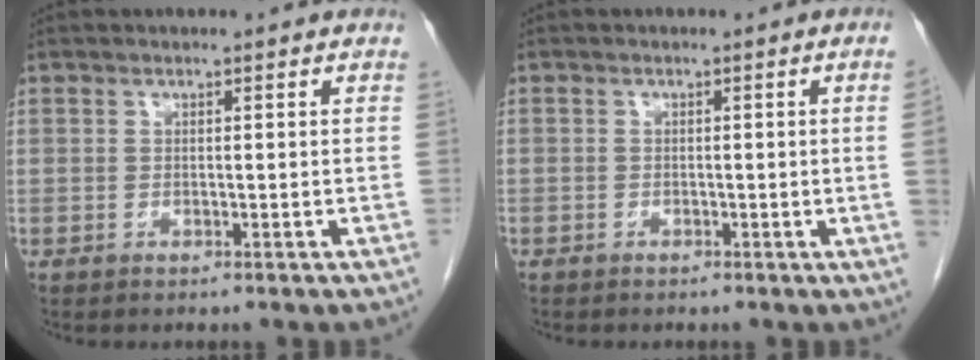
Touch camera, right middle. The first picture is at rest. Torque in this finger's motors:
{"motor_torque": [-0.27, -0.25, -1.06, -0.21]}